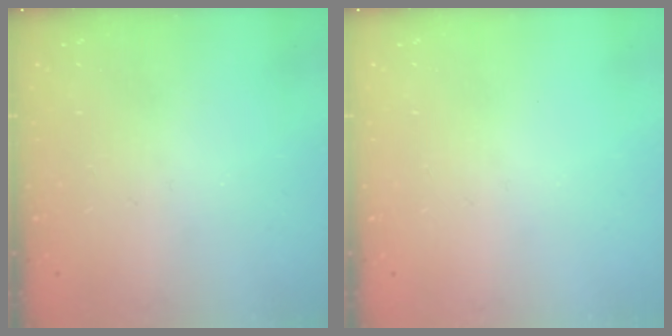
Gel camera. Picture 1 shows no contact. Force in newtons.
{"total": 0.0}